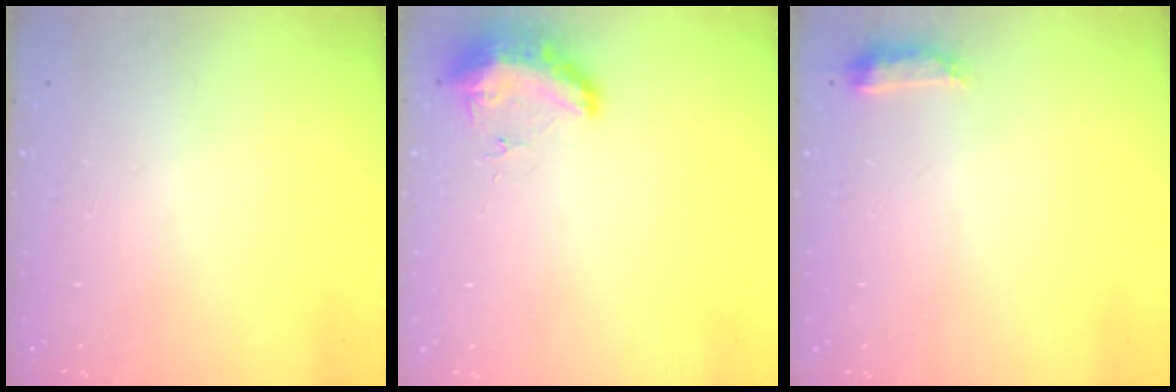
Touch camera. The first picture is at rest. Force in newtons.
{"total": 10.2, "press": 9.3, "slide": 4.2}
{"total": 6.6, "press": 6.6, "slide": 0.6}